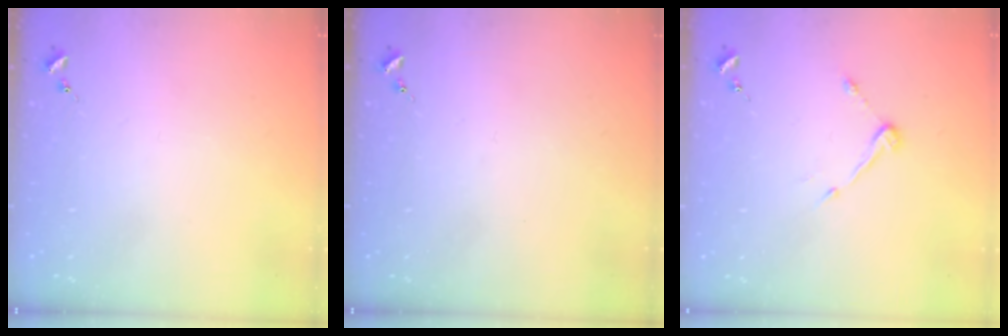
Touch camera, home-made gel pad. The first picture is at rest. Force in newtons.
{"total": 0.0}
{"total": 6.5, "press": 6.5, "slide": 0.6}